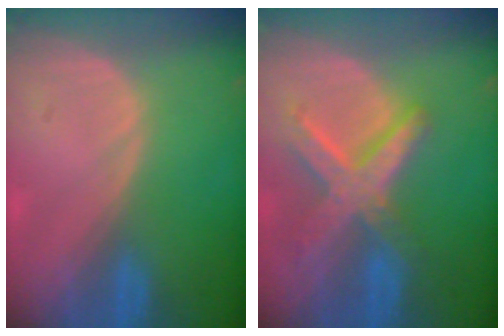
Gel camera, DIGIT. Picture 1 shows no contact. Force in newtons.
{"total": 8.4, "press": 7.2, "slide": 4.3}